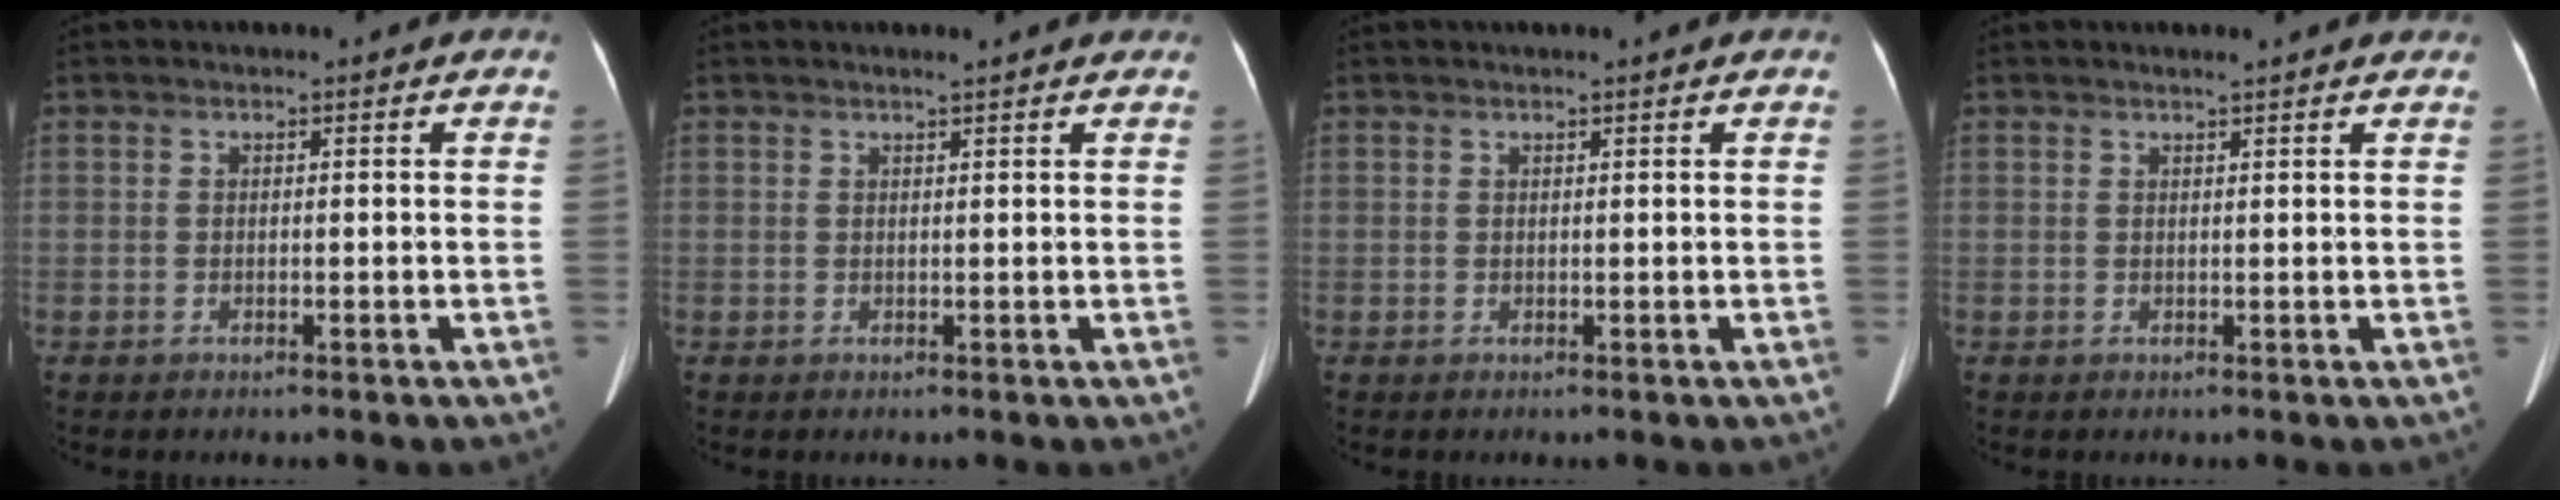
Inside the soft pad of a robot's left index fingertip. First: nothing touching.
{"total": 2.7, "force": [2.4, 0.2, 1.2], "torque": [-0.019, 0.013, 0.027]}
{"total": 1.2, "force": [1.0, -0.2, 0.5], "torque": [-0.003, 0.010, 0.019]}
{"total": 3.0, "force": [2.7, 0.1, 1.2], "torque": [-0.019, 0.013, 0.029]}